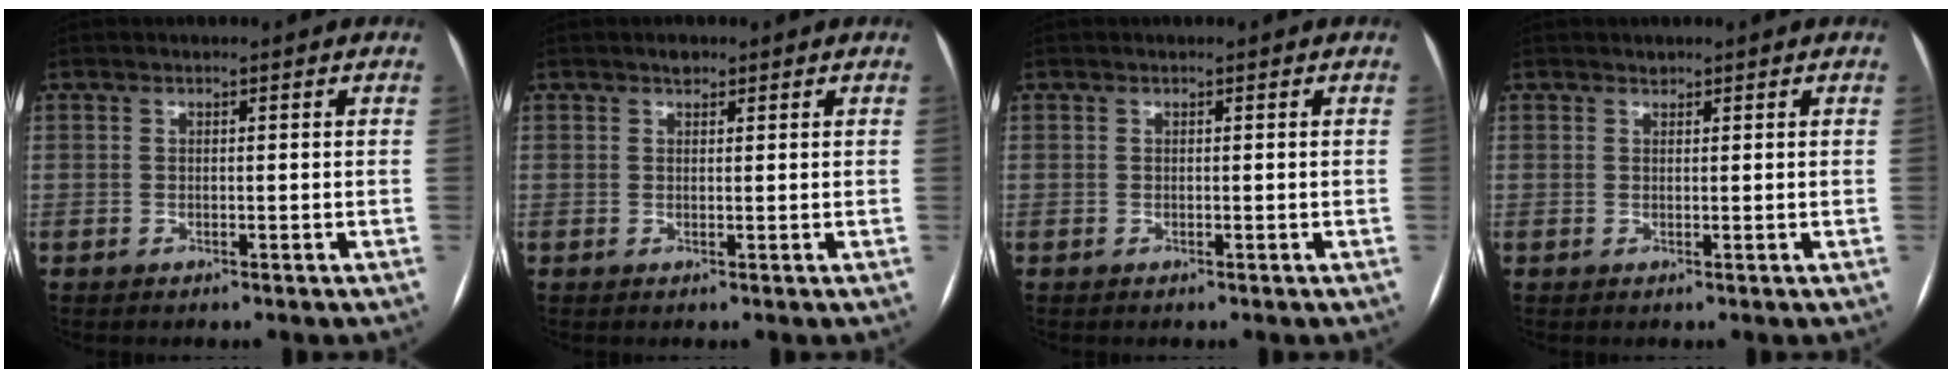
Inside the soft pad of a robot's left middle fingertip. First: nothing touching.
{"total": 1.2, "force": [1.0, 0.5, 0.5], "torque": [-0.012, 0.005, 0.015]}
{"total": 0.0}
{"total": 0.6, "force": [0.6, 0.2, 0.1], "torque": [-0.007, 0.001, 0.011]}